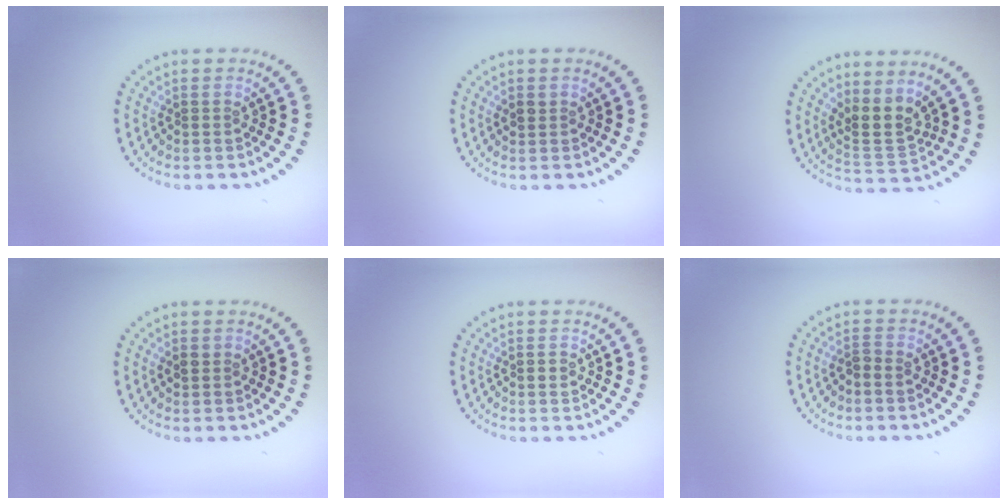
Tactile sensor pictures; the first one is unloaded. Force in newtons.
{"total": 0.8, "press": 0.7, "slide": 0.3}
{"total": 3.0, "press": 2.0, "slide": 2.2}
{"total": 0.9, "press": 0.8, "slide": 0.3}
{"total": 0.9, "press": 0.9, "slide": 0.0}
{"total": 0.9, "press": 0.7, "slide": 0.5}